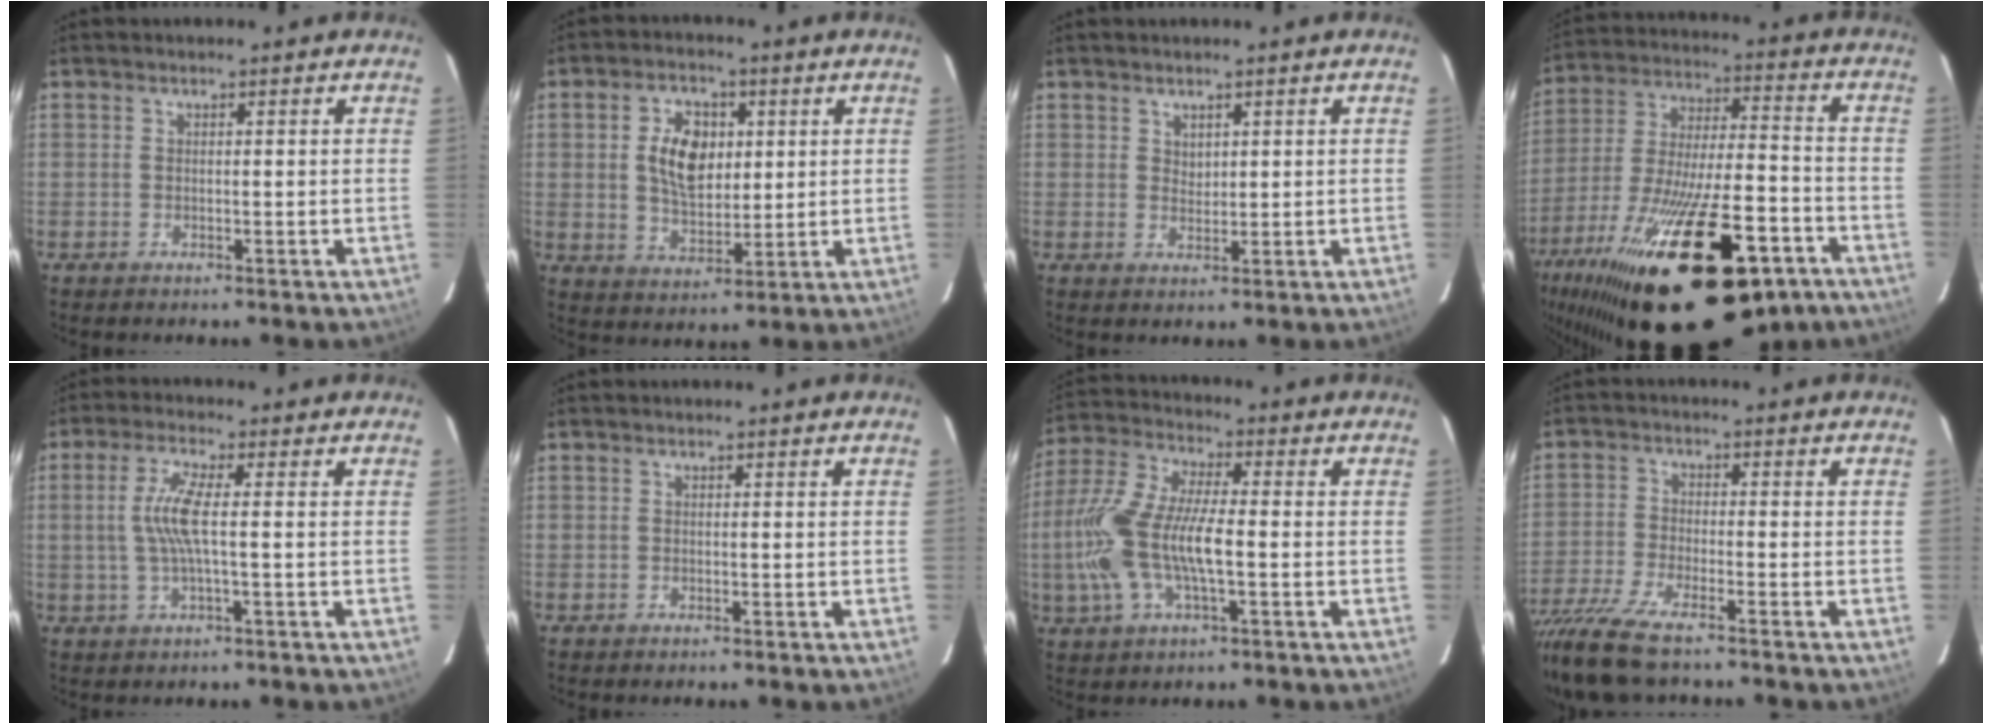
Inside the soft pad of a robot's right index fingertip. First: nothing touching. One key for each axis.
{"total": 9.5, "fx": 2.0, "fy": 5.8, "fz": 7.3, "tx": -0.134, "ty": 0.012, "tz": 0.042}
{"total": 1.7, "fx": 1.1, "fy": 1.2, "fz": 0.4, "tx": -0.004, "ty": 0.002, "tz": 0.022}
{"total": 34.5, "fx": -20.9, "fy": 12.2, "fz": 24.7, "tx": -0.461, "ty": -0.056, "tz": -0.315}
{"total": 6.2, "fx": 0.0, "fy": 0.3, "fz": 6.2, "tx": -0.129, "ty": 0.001, "tz": 0.003}
{"total": 0.0}
{"total": 15.1, "fx": -2.3, "fy": 4.9, "fz": 14.1, "tx": -0.301, "ty": 0.002, "tz": -0.048}
{"total": 12.0, "fx": -9.7, "fy": 2.0, "fz": 6.8, "tx": -0.160, "ty": -0.045, "tz": -0.182}